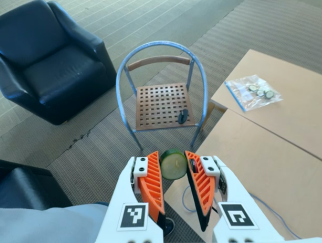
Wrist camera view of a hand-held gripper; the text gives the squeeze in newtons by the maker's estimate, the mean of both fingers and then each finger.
{"total": 8.5, "left": 8.2, "right": 8.8}